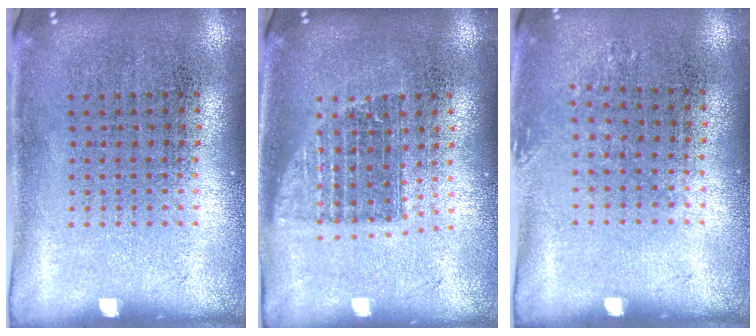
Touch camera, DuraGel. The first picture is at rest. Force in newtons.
{"total": 1.3, "press": 1.1, "slide": 0.7}
{"total": 0.8, "press": 0.7, "slide": 0.3}